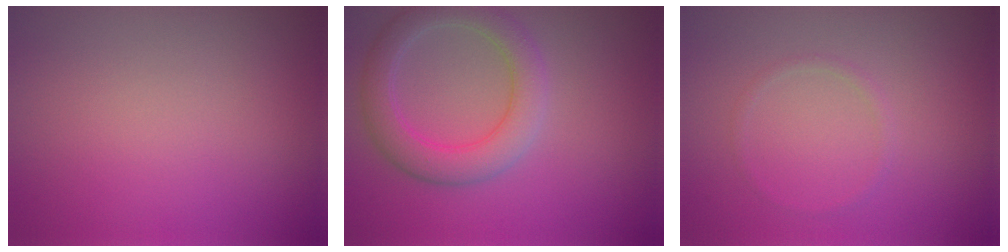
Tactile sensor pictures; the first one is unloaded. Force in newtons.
{"total": 4.4, "press": 4.4, "slide": 0.3}
{"total": 0.7, "press": 0.7, "slide": 0.1}